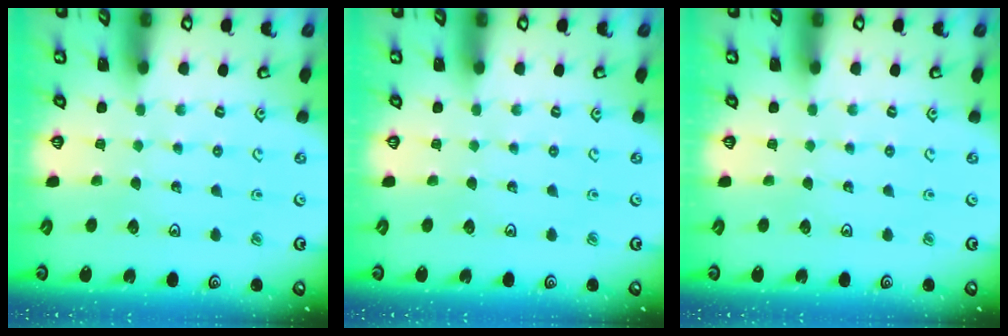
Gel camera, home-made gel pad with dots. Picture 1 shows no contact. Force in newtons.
{"total": 0.0}
{"total": 0.0}